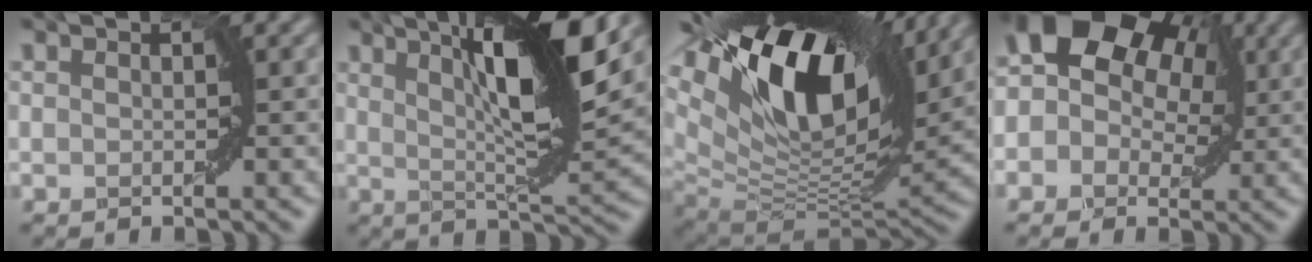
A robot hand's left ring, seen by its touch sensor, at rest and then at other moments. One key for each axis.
{"total": 10.2, "fx": 4.2, "fy": 1.7, "fz": 9.1, "tx": -0.131, "ty": -0.003, "tz": 0.072}
{"total": 16.2, "fx": 8.4, "fy": 7.4, "fz": 11.7, "tx": -0.226, "ty": 0.039, "tz": 0.143}
{"total": 12.6, "fx": 4.6, "fy": 9.0, "fz": 7.5, "tx": -0.107, "ty": 0.060, "tz": 0.043}